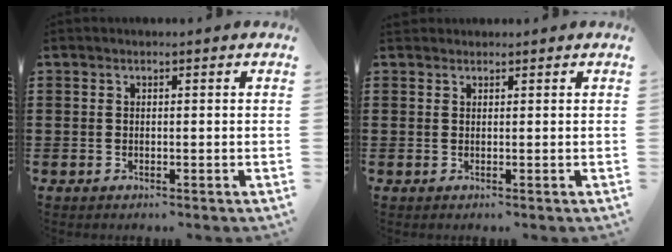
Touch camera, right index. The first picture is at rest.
{"total": 0.7, "force": [0.6, 0.3, -0.1], "torque": [0.001, 0.002, 0.013]}